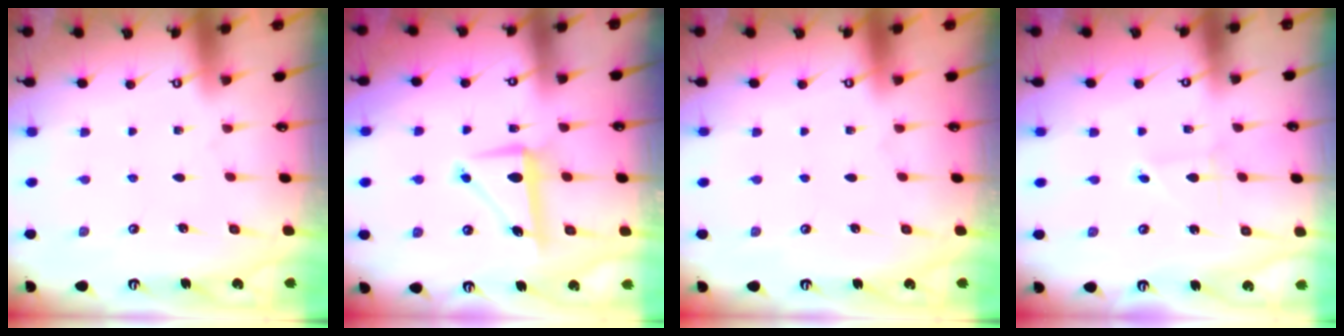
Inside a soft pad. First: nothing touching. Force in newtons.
{"total": 7.9, "press": 7.8, "slide": 1.0}
{"total": 0.0}
{"total": 2.0, "press": 2.0, "slide": 0.2}